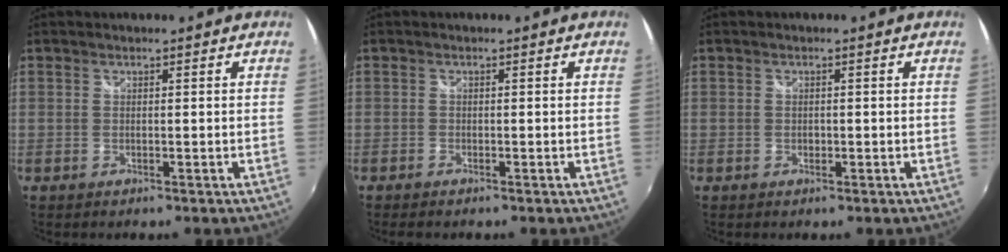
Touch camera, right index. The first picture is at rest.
{"total": 1.1, "force": [-0.9, 0.4, 0.4], "torque": [-0.011, -0.003, -0.018]}
{"total": 0.9, "force": [-0.2, 0.8, 0.5], "torque": [-0.007, 0.000, -0.004]}